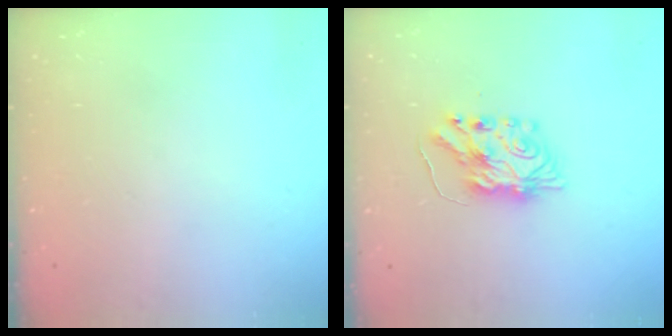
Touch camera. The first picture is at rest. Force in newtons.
{"total": 7.8, "press": 7.7, "slide": 0.6}